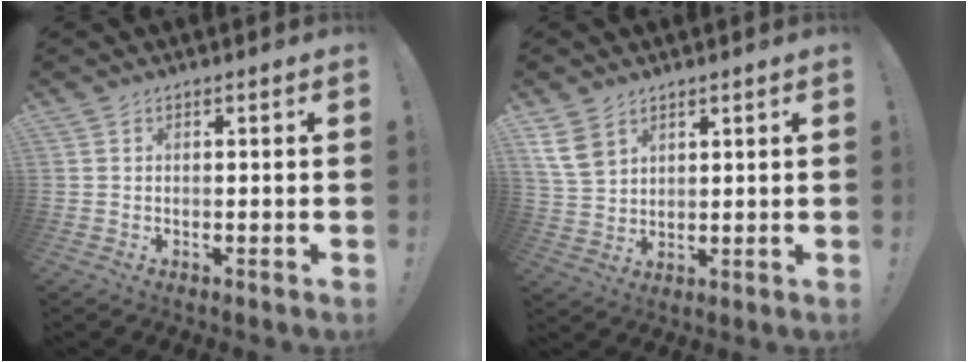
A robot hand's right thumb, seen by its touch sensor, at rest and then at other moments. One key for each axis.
{"total": 7.8, "fx": 4.6, "fy": 5.0, "fz": 3.9, "tx": -0.077, "ty": -0.016, "tz": 0.091}